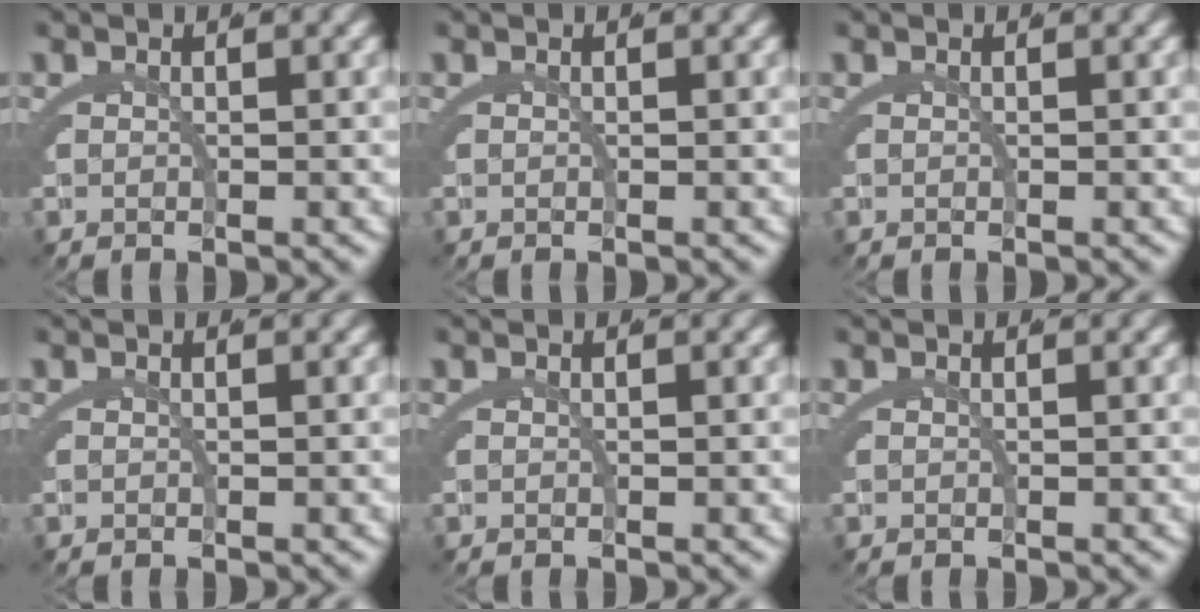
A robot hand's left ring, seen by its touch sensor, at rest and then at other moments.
{"total": 0.0}
{"total": 0.0}
{"total": 0.0}
{"total": 0.0}
{"total": 0.0}